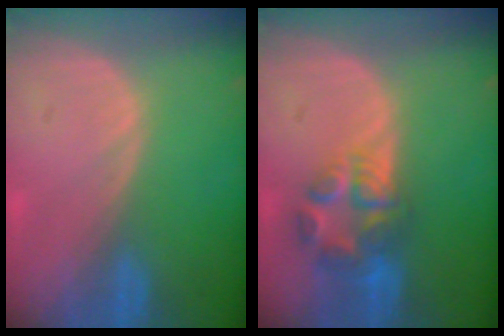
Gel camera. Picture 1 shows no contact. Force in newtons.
{"total": 6.8, "press": 6.3, "slide": 2.6}